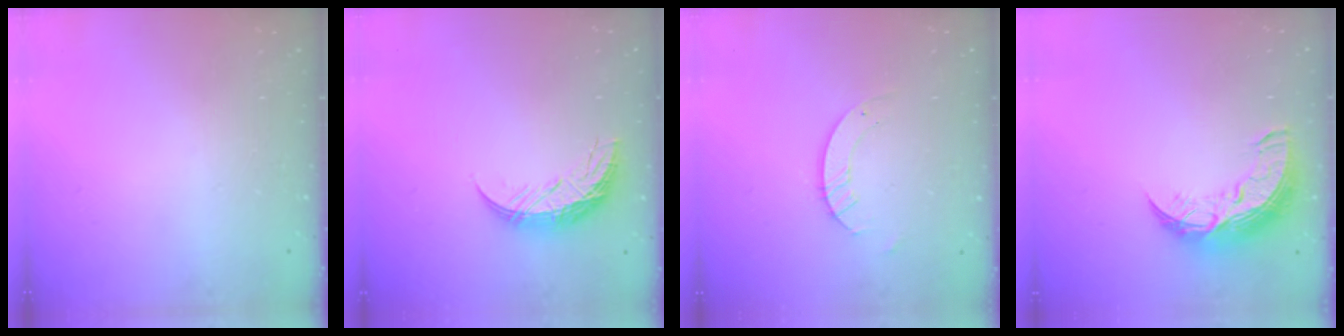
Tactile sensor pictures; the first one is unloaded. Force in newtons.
{"total": 9.3, "press": 9.3, "slide": 0.7}
{"total": 4.0, "press": 4.0, "slide": 0.2}
{"total": 11.5, "press": 11.4, "slide": 0.7}